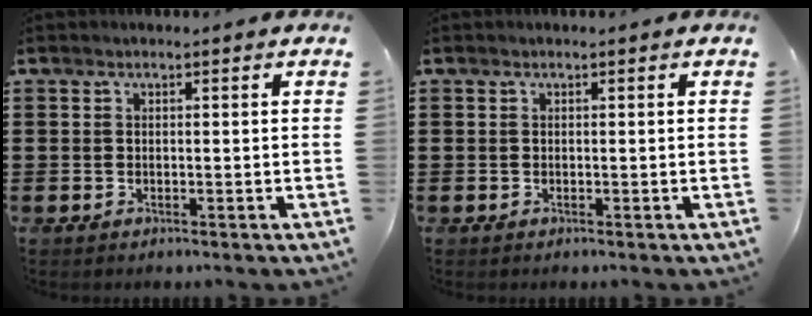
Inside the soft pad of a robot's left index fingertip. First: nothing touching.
{"total": 0.0}